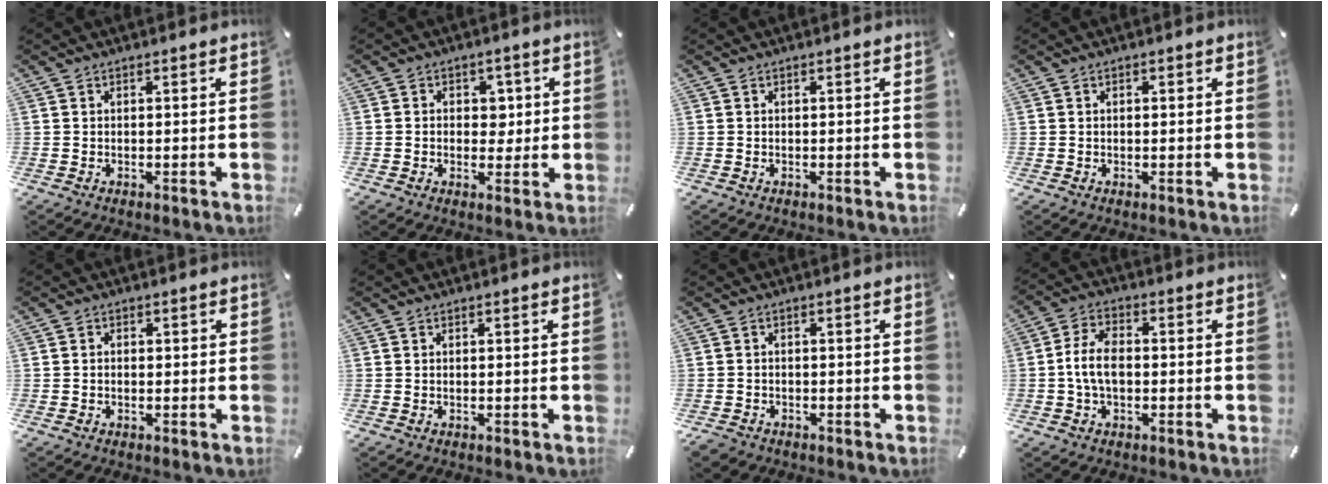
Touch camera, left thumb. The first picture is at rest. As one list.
[{"total": 5.6, "force": [0.3, 4.4, 3.3], "torque": [-0.038, 0.000, -0.002]}, {"total": 0.0}, {"total": 0.8, "force": [0.1, 0.6, 0.5], "torque": [-0.011, 0.004, 0.000]}, {"total": 1.3, "force": [-0.5, 1.0, 0.5], "torque": [-0.010, 0.004, -0.012]}, {"total": 0.0}, {"total": 2.0, "force": [-1.4, 1.4, 0.5], "torque": [-0.015, 0.005, -0.032]}, {"total": 7.6, "force": [-1.0, 4.8, 5.9], "torque": [-0.122, 0.010, -0.019]}]